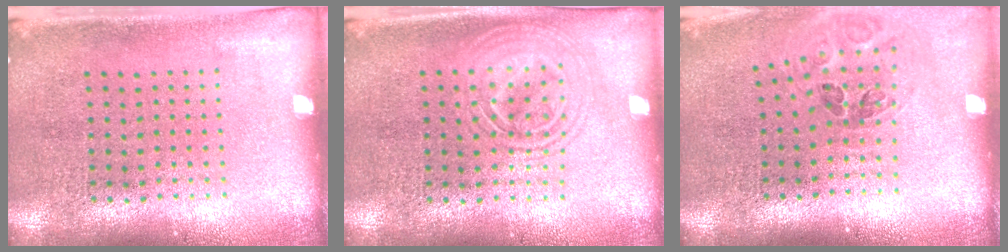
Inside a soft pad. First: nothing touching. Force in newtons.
{"total": 2.8, "press": 2.7, "slide": 0.4}
{"total": 1.2, "press": 1.1, "slide": 0.4}